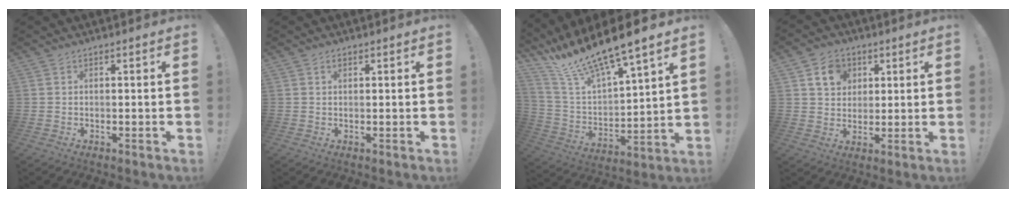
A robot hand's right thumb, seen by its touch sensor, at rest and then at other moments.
{"total": 0.9, "force": [0.6, 0.5, 0.5], "torque": [-0.009, 0.002, 0.011]}
{"total": 14.6, "force": [12.5, 1.9, 7.3], "torque": [-0.156, -0.099, 0.215]}
{"total": 8.7, "force": [3.8, 7.1, 3.2], "torque": [-0.048, -0.009, 0.076]}